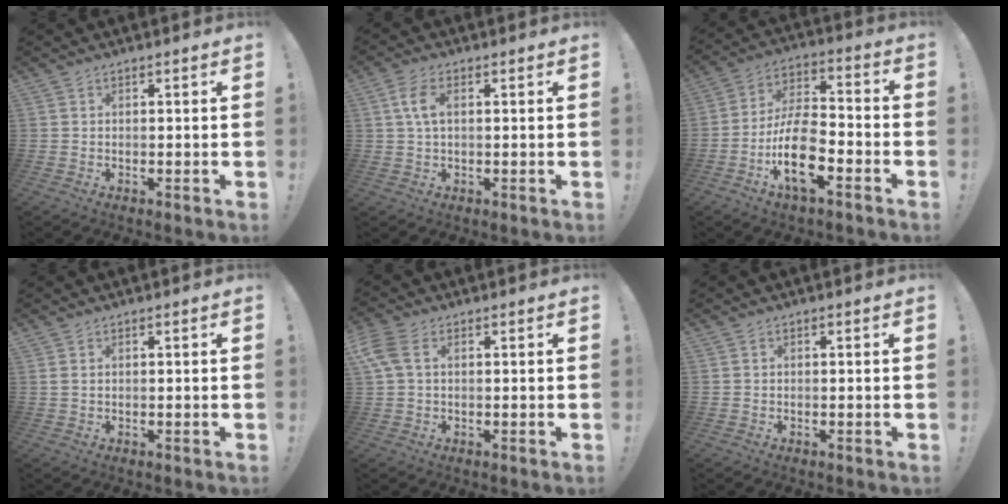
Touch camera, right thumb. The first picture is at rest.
{"total": 5.7, "force": [1.1, 2.9, 4.8], "torque": [-0.093, 0.005, 0.019]}
{"total": 16.6, "force": [-7.2, 7.7, 12.7], "torque": [-0.247, 0.040, -0.118]}
{"total": 0.8, "force": [0.4, 0.2, 0.7], "torque": [-0.017, 0.000, 0.008]}
{"total": 5.5, "force": [1.6, 3.0, 4.3], "torque": [-0.104, 0.001, 0.029]}
{"total": 0.0}